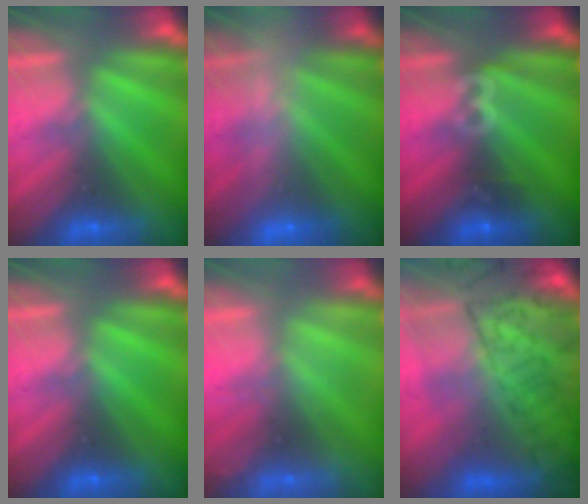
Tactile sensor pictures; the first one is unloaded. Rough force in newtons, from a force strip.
{"total": 2.5}
{"total": 3.3}
{"total": 0.0}
{"total": 2.1}
{"total": 7.4}